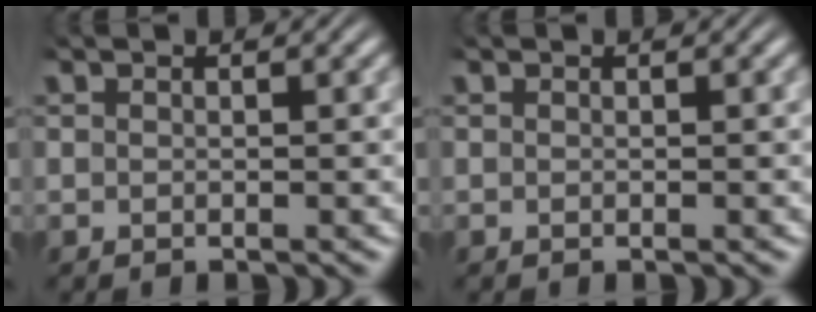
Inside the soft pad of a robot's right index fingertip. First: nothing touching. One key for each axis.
{"total": 0.0}